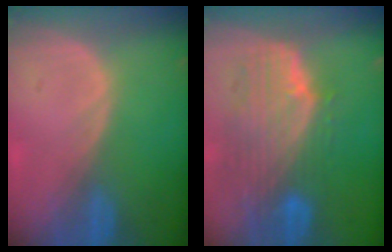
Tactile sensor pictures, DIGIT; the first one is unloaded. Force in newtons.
{"total": 10.2, "press": 9.0, "slide": 4.8}